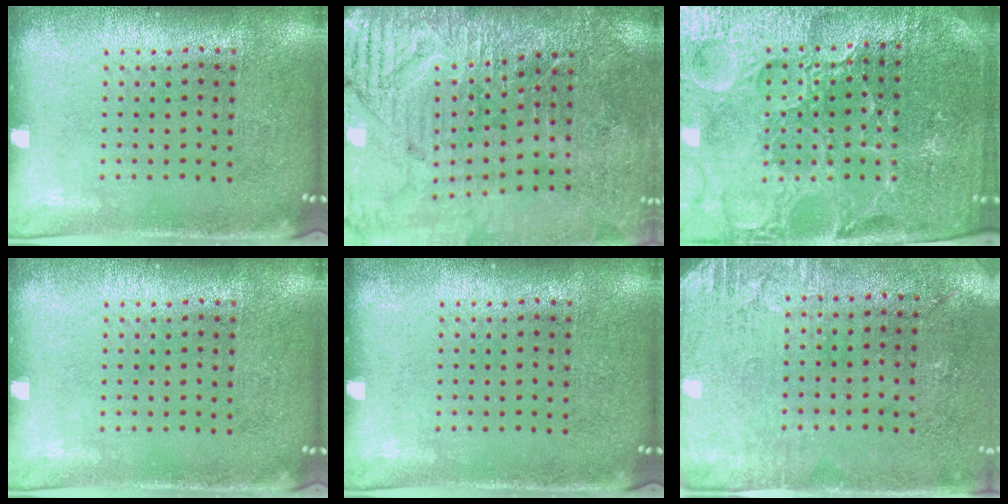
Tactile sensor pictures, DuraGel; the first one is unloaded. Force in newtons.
{"total": 3.6, "press": 3.6, "slide": 0.5}
{"total": 5.0, "press": 4.7, "slide": 1.7}
{"total": 0.0}
{"total": 0.0}
{"total": 2.8, "press": 2.3, "slide": 1.6}